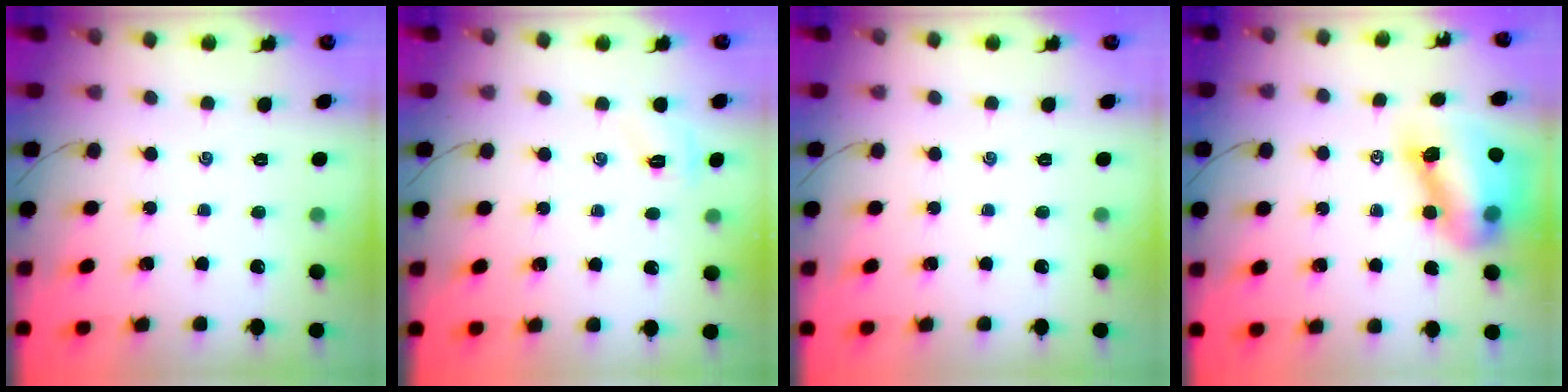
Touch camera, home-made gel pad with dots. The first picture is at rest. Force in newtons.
{"total": 4.7, "press": 4.5, "slide": 1.4}
{"total": 0.0}
{"total": 13.3, "press": 12.7, "slide": 4.1}